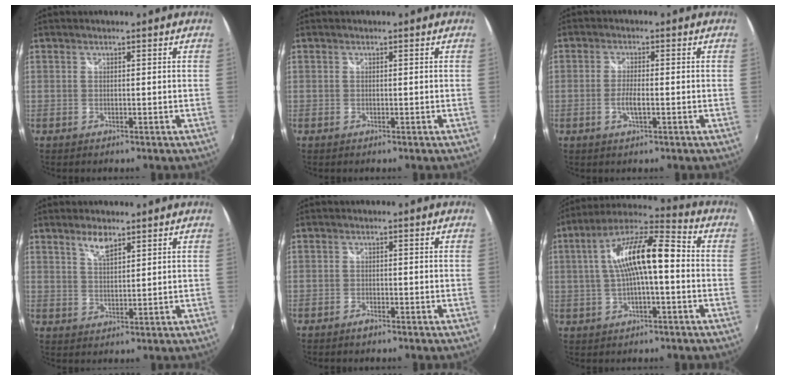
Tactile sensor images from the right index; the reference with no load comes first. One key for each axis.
{"total": 0.0}
{"total": 3.4, "fx": -1.1, "fy": 0.7, "fz": 3.1, "tx": -0.065, "ty": -0.003, "tz": -0.021}
{"total": 3.9, "fx": 2.8, "fy": 1.3, "fz": 2.4, "tx": -0.042, "ty": 0.004, "tz": 0.052}
{"total": 1.4, "fx": -1.2, "fy": 0.5, "fz": 0.6, "tx": -0.014, "ty": -0.001, "tz": -0.025}
{"total": 14.0, "fx": 0.2, "fy": 3.7, "fz": 13.5, "tx": -0.244, "ty": 0.030, "tz": 0.000}